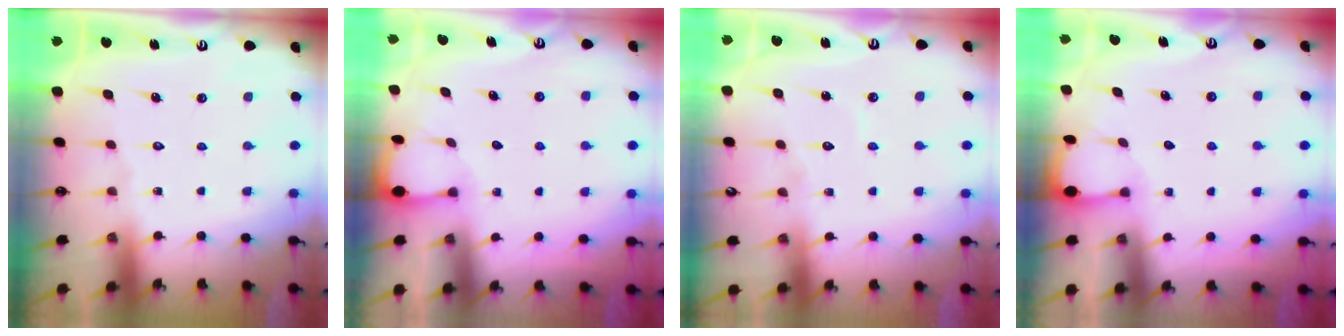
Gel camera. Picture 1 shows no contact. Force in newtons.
{"total": 1.3, "press": 1.3, "slide": 0.2}
{"total": 5.6, "press": 5.6, "slide": 0.4}
{"total": 1.3, "press": 1.3, "slide": 0.2}